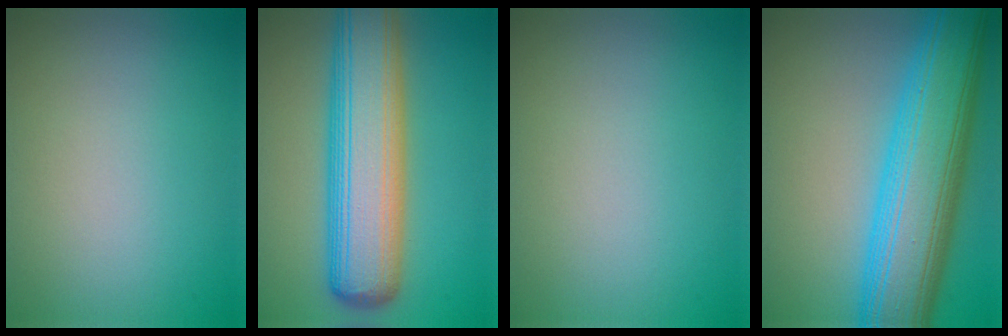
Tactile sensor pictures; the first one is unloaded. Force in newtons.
{"total": 11.2, "press": 11.2, "slide": 0.4}
{"total": 0.0}
{"total": 11.5, "press": 11.5, "slide": 0.2}